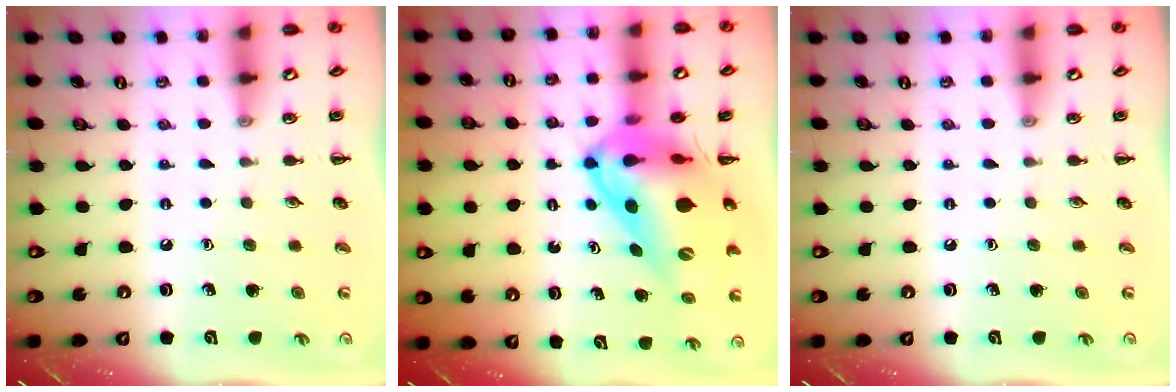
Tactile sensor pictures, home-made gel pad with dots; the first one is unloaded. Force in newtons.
{"total": 16.4, "press": 15.7, "slide": 4.4}
{"total": 0.0}